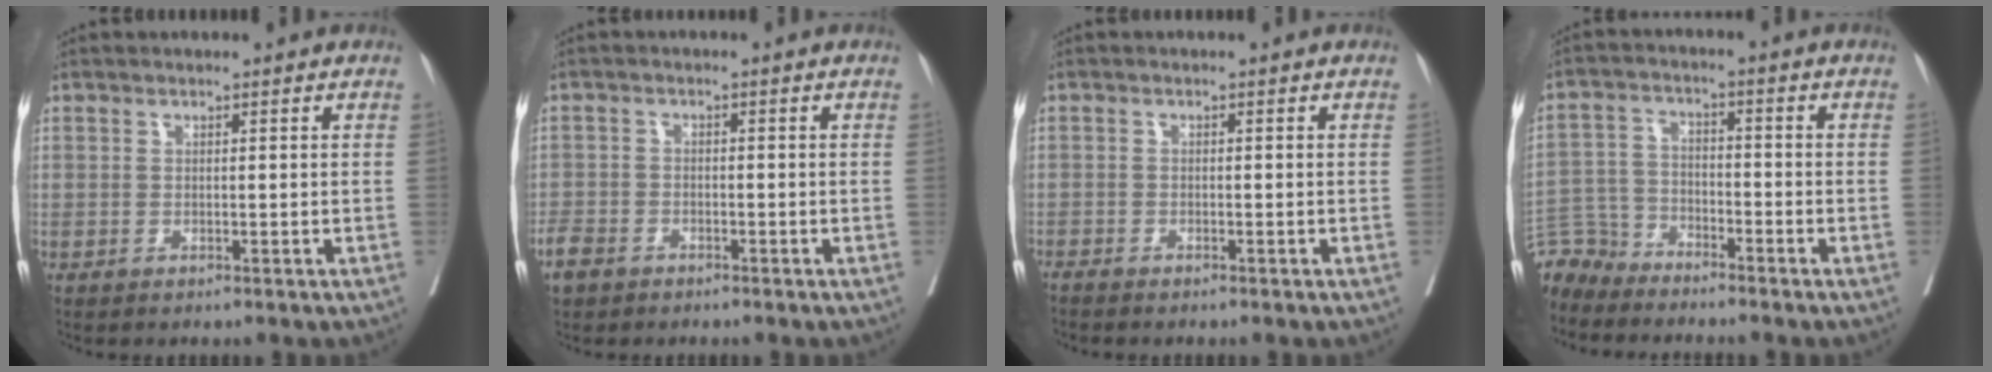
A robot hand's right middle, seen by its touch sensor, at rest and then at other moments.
{"total": 3.4, "force": [-2.5, 1.9, 1.1], "torque": [-0.029, -0.001, -0.046]}
{"total": 1.5, "force": [-1.4, -0.5, 0.5], "torque": [-0.010, -0.001, -0.028]}
{"total": 6.1, "force": [-5.8, 1.4, -1.2], "torque": [0.023, 0.007, -0.119]}